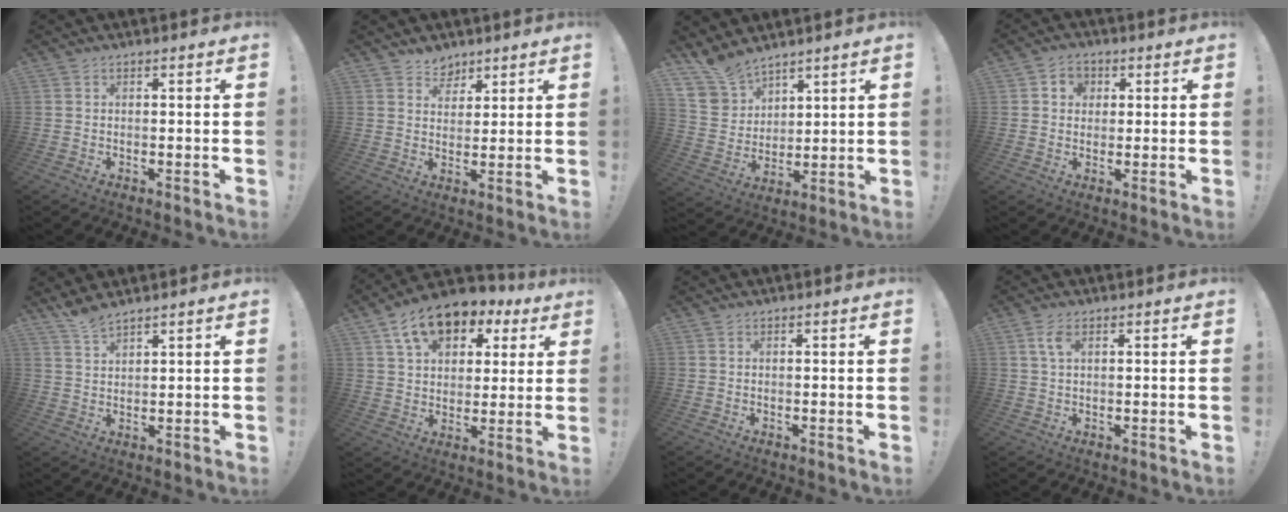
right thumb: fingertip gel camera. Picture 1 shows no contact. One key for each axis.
{"total": 5.6, "fx": 4.0, "fy": 3.9, "fz": 0.3, "tx": 0.001, "ty": -0.033, "tz": 0.079}
{"total": 10.7, "fx": 9.0, "fy": 5.5, "fz": 1.5, "tx": -0.048, "ty": -0.070, "tz": 0.182}
{"total": 4.8, "fx": 1.3, "fy": 4.3, "fz": 1.7, "tx": -0.020, "ty": 0.001, "tz": 0.022}
{"total": 4.4, "fx": 4.0, "fy": 0.4, "fz": 1.7, "tx": -0.039, "ty": -0.027, "tz": 0.074}
{"total": 13.9, "fx": 7.6, "fy": 8.9, "fz": 7.3, "tx": -0.113, "ty": -0.037, "tz": 0.141}
{"total": 0.0}
{"total": 3.5, "fx": 1.2, "fy": 1.5, "fz": 2.9, "tx": -0.053, "ty": 0.002, "tz": 0.021}